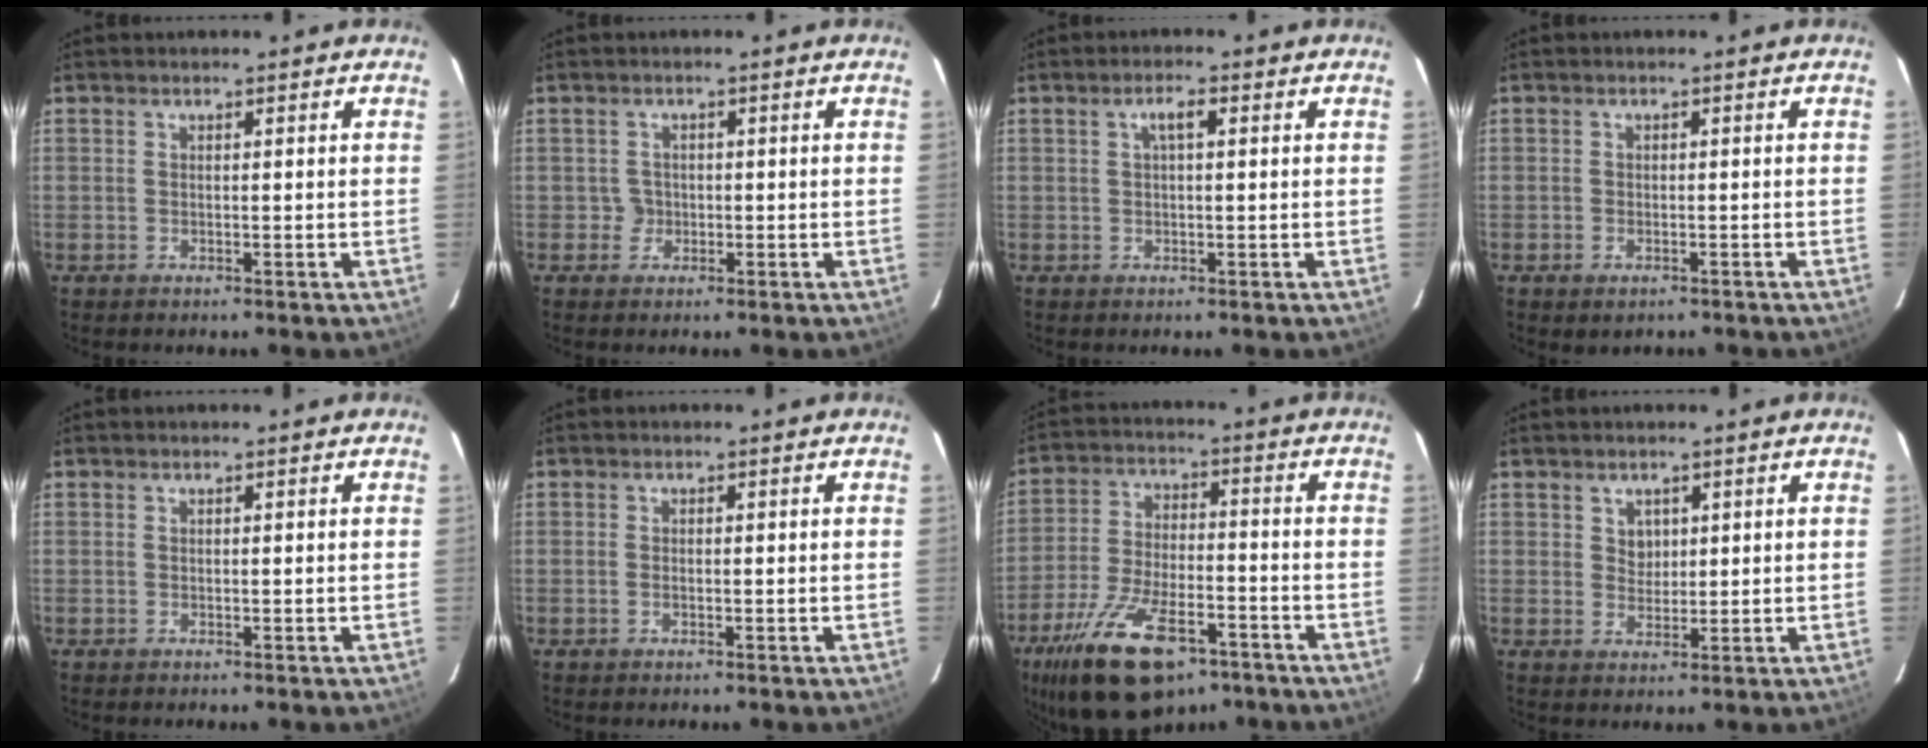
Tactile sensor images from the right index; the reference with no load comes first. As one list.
[{"total": 1.8, "force": [-0.4, 1.8, -0.2], "torque": [0.008, 0.008, -0.003]}, {"total": 2.3, "force": [0.6, 0.6, 2.1], "torque": [-0.042, 0.009, 0.011]}, {"total": 2.0, "force": [-1.1, 1.3, 0.9], "torque": [-0.015, -0.002, -0.014]}, {"total": 0.0}, {"total": 0.8, "force": [-0.3, 0.5, 0.6], "torque": [-0.013, 0.000, -0.006]}, {"total": 19.9, "force": [-12.4, 9.0, 12.7], "torque": [-0.257, -0.022, -0.204]}, {"total": 2.5, "force": [1.2, 2.1, 0.7], "torque": [-0.004, 0.005, 0.022]}]